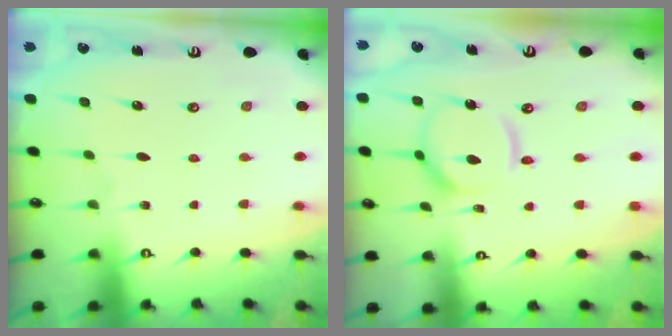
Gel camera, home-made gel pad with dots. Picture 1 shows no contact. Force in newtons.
{"total": 11.6, "press": 11.6, "slide": 1.3}